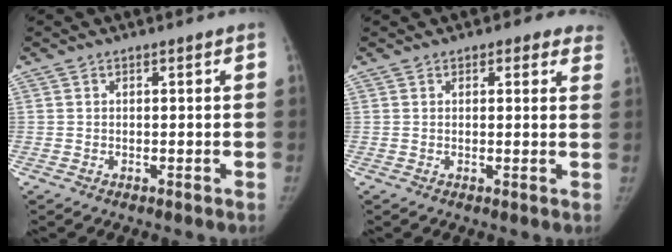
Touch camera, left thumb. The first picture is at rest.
{"total": 5.6, "force": [4.3, 2.9, 2.1], "torque": [0.021, -0.010, 0.035]}